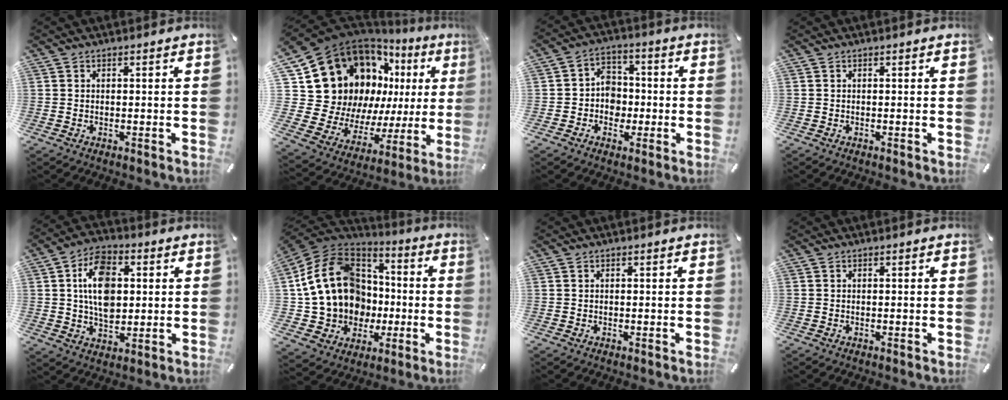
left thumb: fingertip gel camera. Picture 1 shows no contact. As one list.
[{"total": 21.5, "force": [8.1, 16.8, 10.7], "torque": [-0.167, -0.087, 0.189]}, {"total": 6.8, "force": [-1.3, 6.3, 2.1], "torque": [-0.031, 0.015, -0.023]}, {"total": 0.0}, {"total": 12.8, "force": [2.1, 8.7, 9.2], "torque": [-0.151, 0.006, 0.036]}, {"total": 19.8, "force": [1.0, 17.4, 9.5], "torque": [-0.201, -0.013, 0.042]}, {"total": 0.0}, {"total": 0.0}]